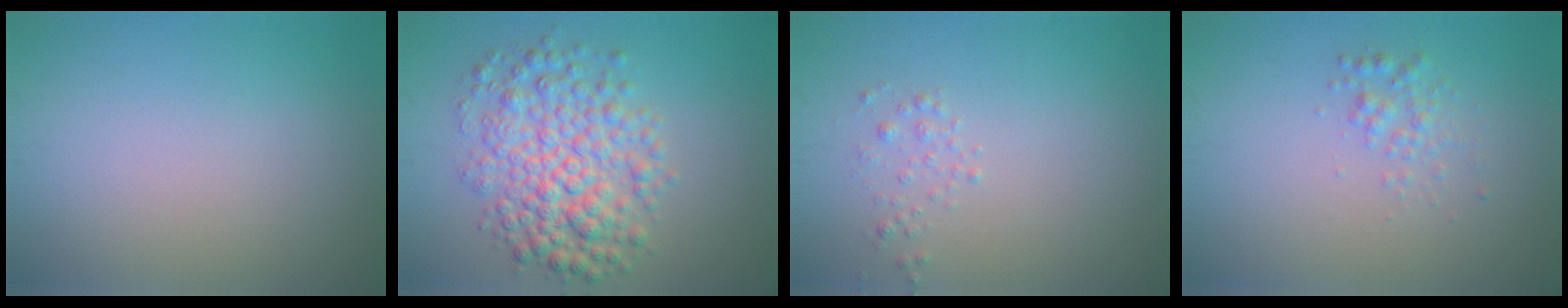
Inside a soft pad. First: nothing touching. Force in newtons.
{"total": 6.4, "press": 6.4, "slide": 0.1}
{"total": 0.9, "press": 0.9, "slide": 0.0}
{"total": 1.5, "press": 1.5, "slide": 0.1}